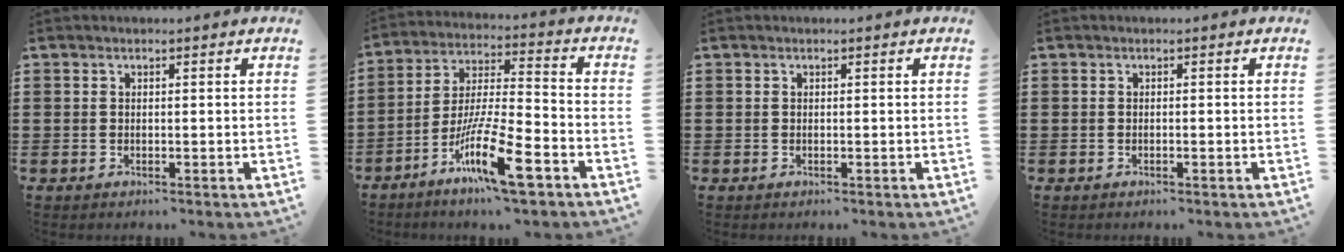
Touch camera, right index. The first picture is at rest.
{"total": 13.5, "force": [-7.8, 2.2, 10.8], "torque": [-0.217, 0.000, -0.146]}
{"total": 0.0}
{"total": 0.0}